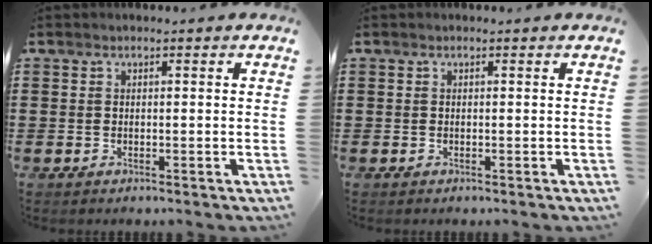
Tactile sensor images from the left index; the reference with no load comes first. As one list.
[{"total": 0.0}]